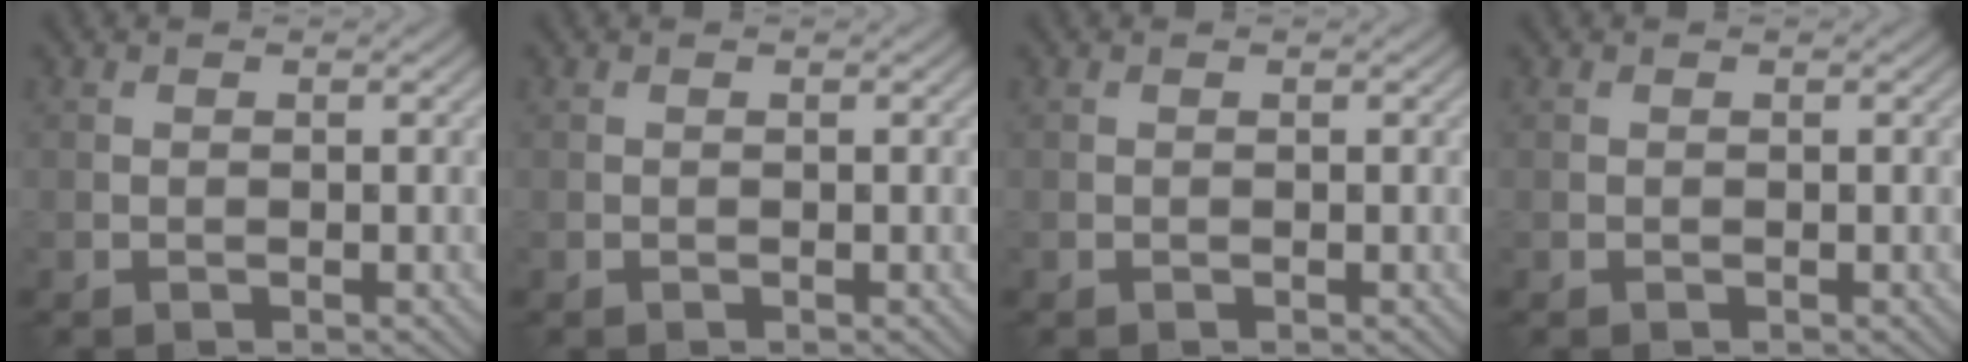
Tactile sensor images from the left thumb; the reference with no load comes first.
{"total": 0.0}
{"total": 0.0}
{"total": 0.0}